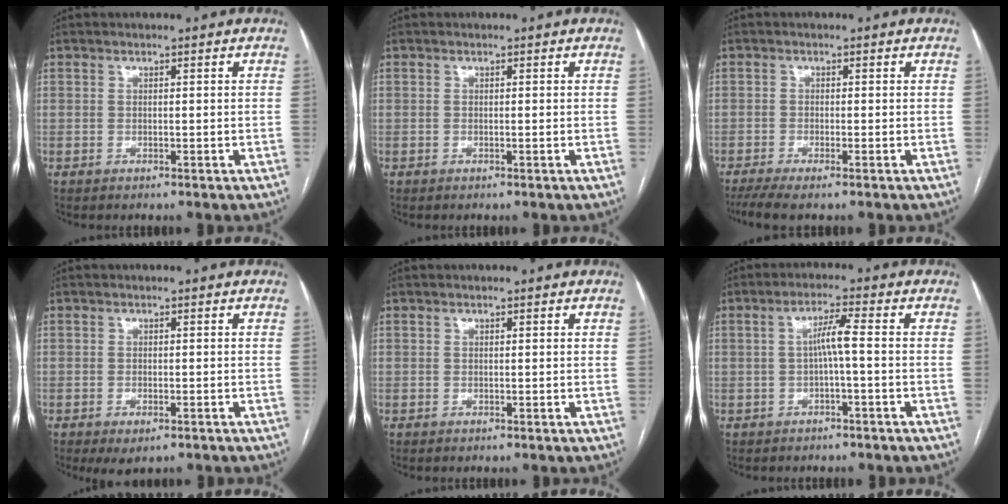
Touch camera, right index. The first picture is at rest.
{"total": 0.0}
{"total": 4.6, "force": [-3.2, 0.4, 3.3], "torque": [-0.056, -0.009, -0.056]}
{"total": 2.8, "force": [-1.5, 1.2, 2.0], "torque": [-0.028, -0.003, -0.014]}
{"total": 0.0}
{"total": 3.7, "force": [-0.3, -0.1, 3.7], "torque": [-0.067, 0.013, -0.002]}